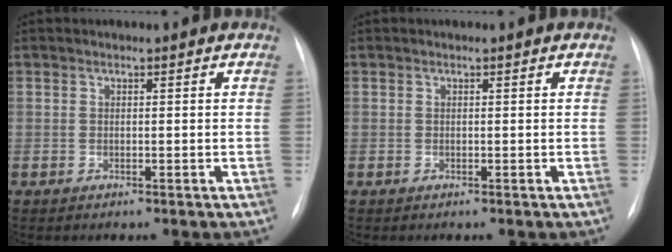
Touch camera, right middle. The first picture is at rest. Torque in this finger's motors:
{"motor_torque": [0.00, 0.00, 0.00, 0.00]}